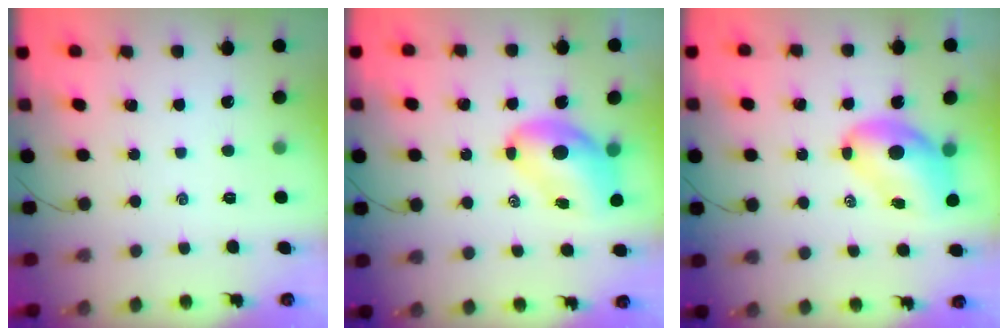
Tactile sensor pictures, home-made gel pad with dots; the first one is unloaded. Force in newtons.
{"total": 8.6, "press": 8.5, "slide": 1.6}
{"total": 8.6, "press": 8.5, "slide": 1.6}